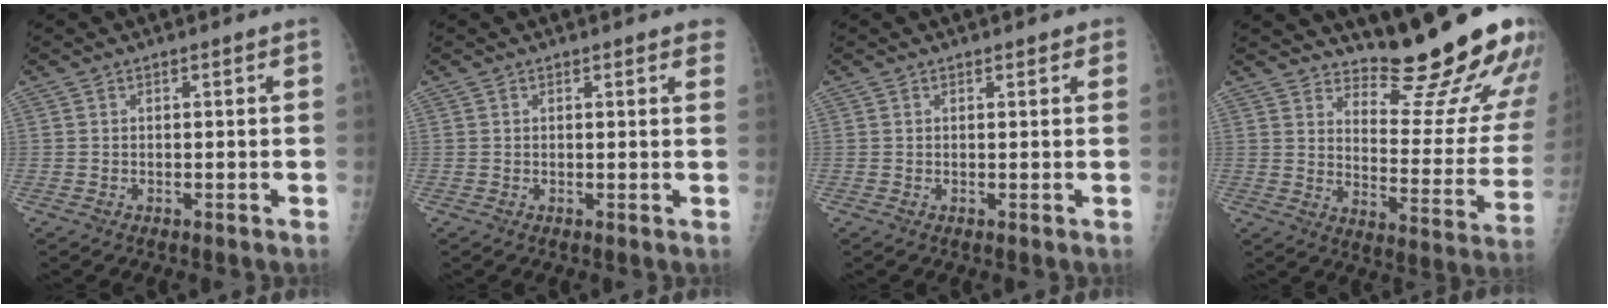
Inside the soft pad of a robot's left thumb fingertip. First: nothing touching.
{"total": 2.5, "force": [2.0, 0.7, 1.3], "torque": [0.000, -0.001, 0.013]}
{"total": 1.3, "force": [0.9, 0.6, 0.8], "torque": [-0.004, -0.002, 0.008]}
{"total": 19.6, "force": [16.8, 2.9, 9.5], "torque": [-0.100, -0.165, 0.226]}